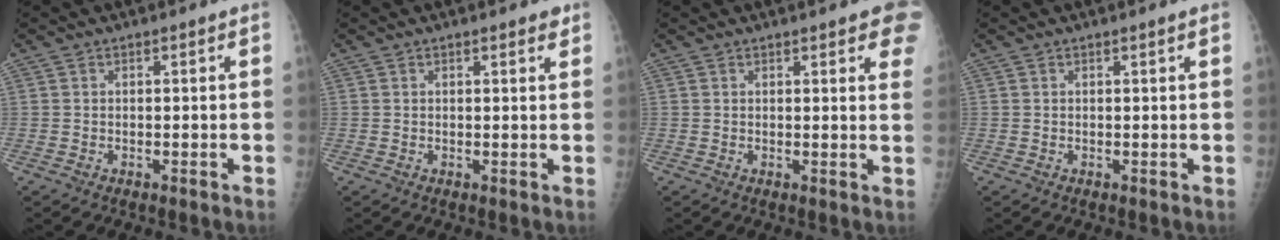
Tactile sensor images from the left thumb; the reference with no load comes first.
{"total": 1.9, "force": [1.4, 0.5, 1.1], "torque": [-0.010, -0.003, 0.016]}
{"total": 8.2, "force": [5.1, 2.1, 6.2], "torque": [-0.050, -0.009, 0.051]}
{"total": 0.7, "force": [0.5, -0.1, 0.5], "torque": [-0.014, -0.001, 0.010]}